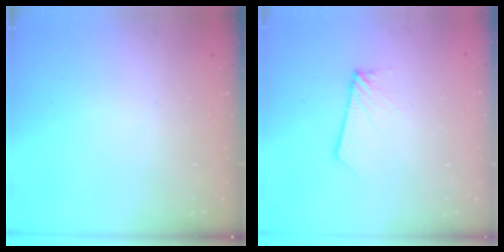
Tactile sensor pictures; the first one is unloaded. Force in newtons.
{"total": 2.0, "press": 2.0, "slide": 0.2}